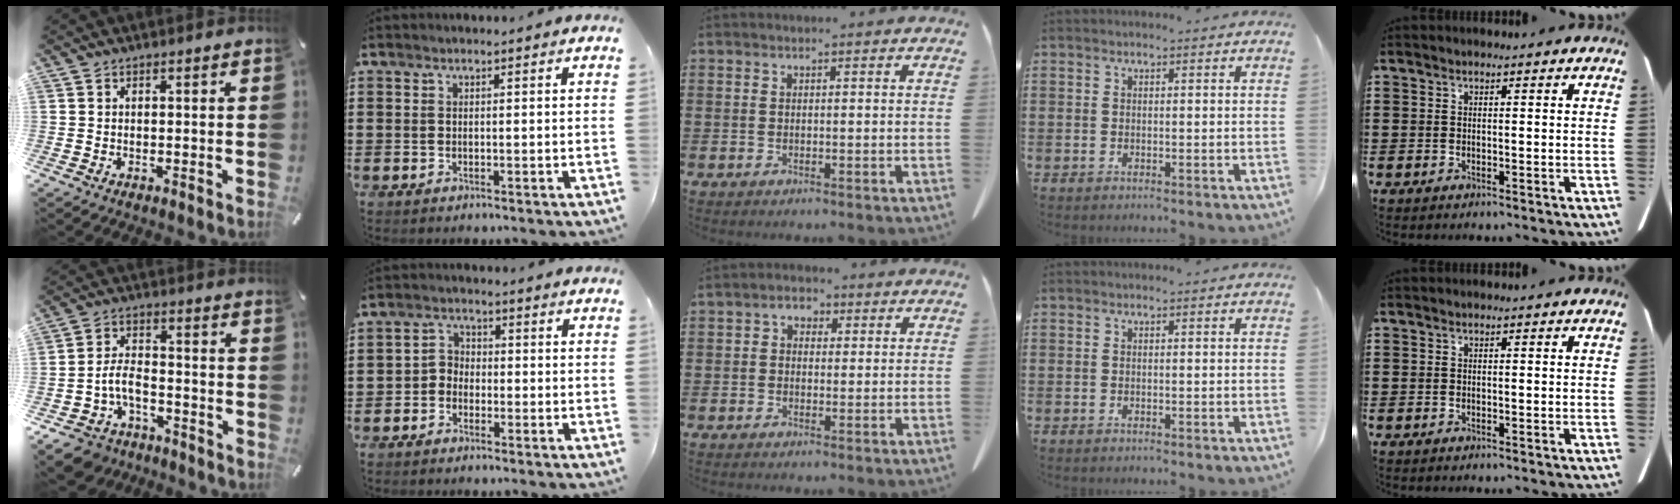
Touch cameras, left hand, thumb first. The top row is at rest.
{"thumb": {"total": 9.1, "force": [-5.1, 5.8, 4.8], "torque": [-0.104, 0.020, -0.097]}, "index": {"total": 2.6, "force": [-1.8, 1.9, 0.4], "torque": [-0.018, 0.008, -0.041]}, "middle": {"total": 2.1, "force": [0.6, 1.7, 1.2], "torque": [-0.023, 0.006, 0.007]}}